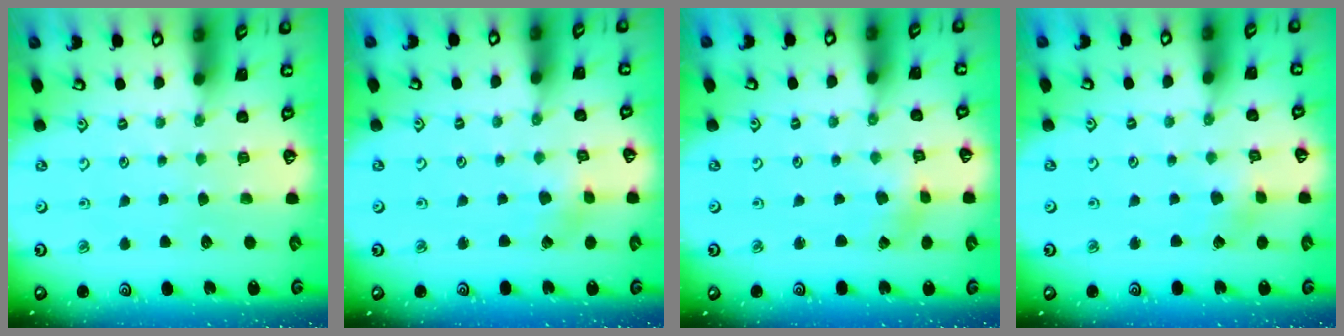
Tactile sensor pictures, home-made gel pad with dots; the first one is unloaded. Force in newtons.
{"total": 2.3, "press": 2.3, "slide": 0.3}
{"total": 0.5, "press": 0.5, "slide": 0.2}
{"total": 2.1, "press": 2.1, "slide": 0.1}